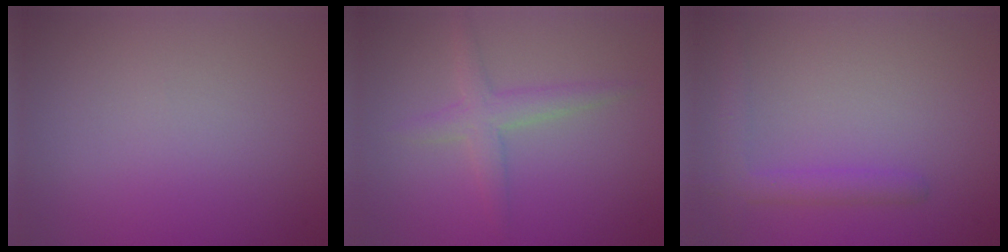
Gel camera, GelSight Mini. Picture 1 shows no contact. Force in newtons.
{"total": 2.3, "press": 2.3, "slide": 0.2}
{"total": 2.4, "press": 2.4, "slide": 0.2}